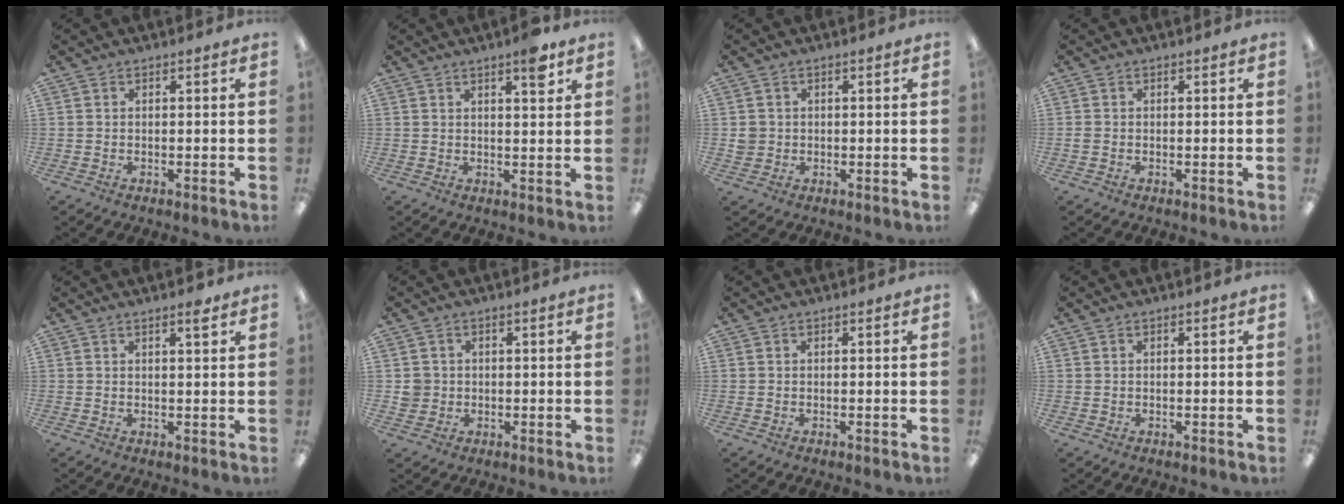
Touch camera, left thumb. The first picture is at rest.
{"total": 4.8, "force": [3.2, 1.1, 3.4], "torque": [-0.045, -0.012, 0.048]}
{"total": 2.5, "force": [0.1, 2.5, 0.1], "torque": [0.002, 0.001, -0.002]}
{"total": 0.6, "force": [-0.2, 0.5, 0.1], "torque": [-0.002, 0.003, -0.004]}
{"total": 2.1, "force": [1.7, 0.3, 1.1], "torque": [-0.009, -0.006, 0.026]}
{"total": 3.3, "force": [0.1, 3.3, 0.2], "torque": [-0.003, 0.004, 0.000]}
{"total": 0.0}
{"total": 0.5, "force": [0.2, 0.4, -0.4], "torque": [0.007, 0.004, 0.002]}